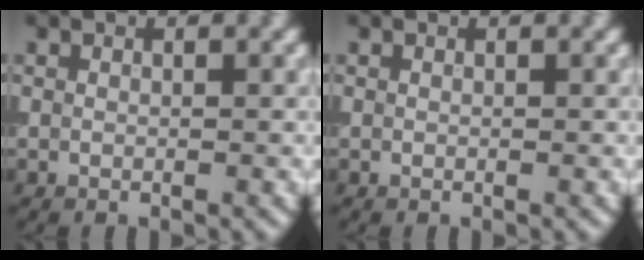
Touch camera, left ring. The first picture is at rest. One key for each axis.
{"total": 0.0}